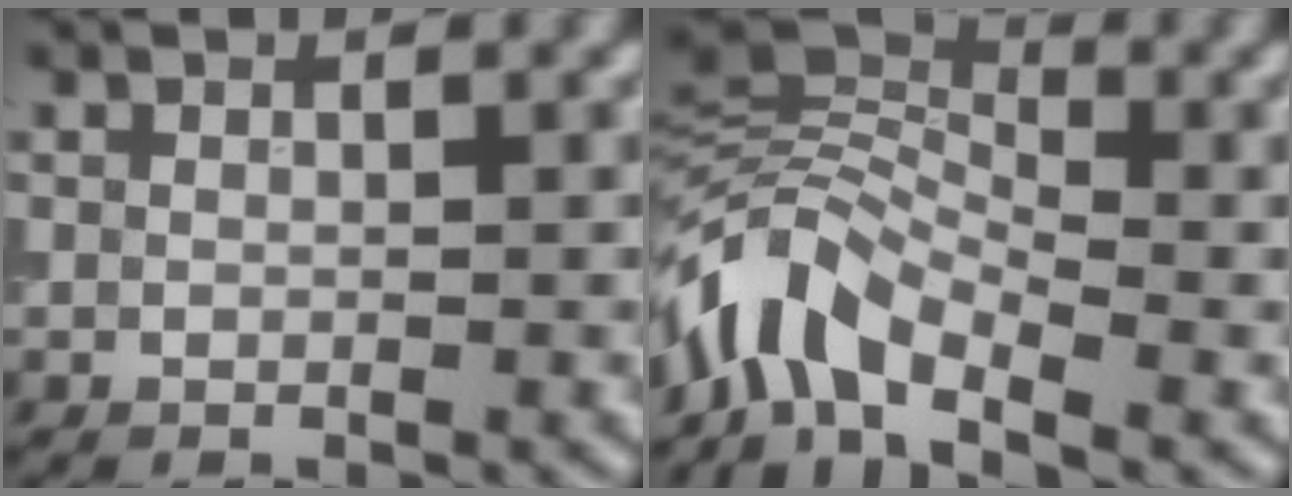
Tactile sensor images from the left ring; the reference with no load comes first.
{"total": 7.6, "force": [-4.0, 4.1, 5.0], "torque": [-0.087, 0.013, -0.096]}